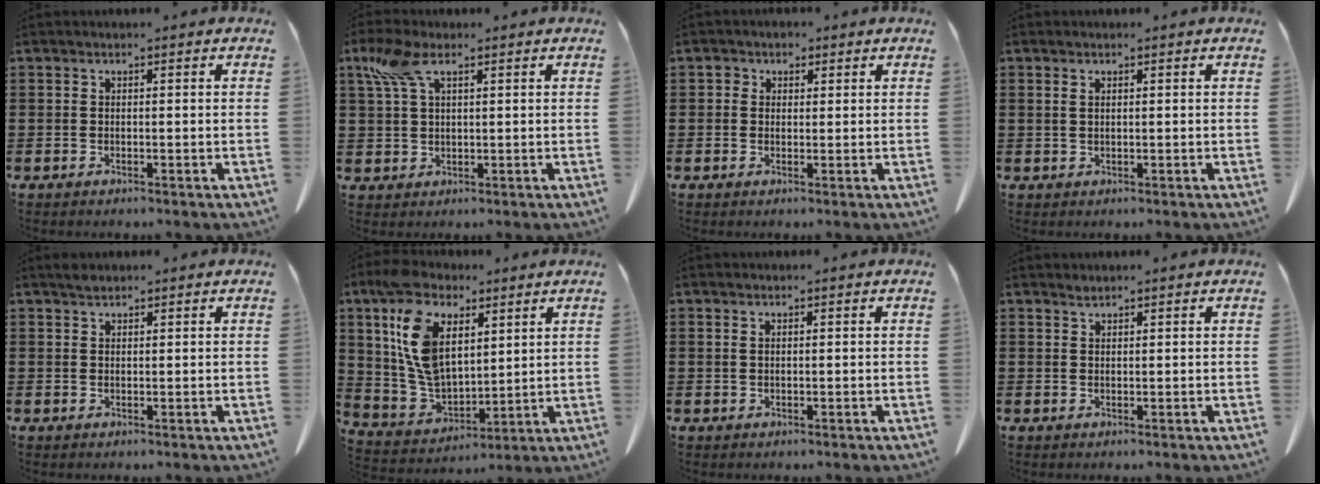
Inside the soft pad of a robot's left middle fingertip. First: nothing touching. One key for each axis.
{"total": 5.8, "fx": 2.9, "fy": 2.9, "fz": 4.2, "tx": -0.101, "ty": 0.007, "tz": 0.051}
{"total": 1.7, "fx": 0.9, "fy": 1.3, "fz": 0.6, "tx": -0.015, "ty": 0.008, "tz": 0.015}
{"total": 1.0, "fx": 0.4, "fy": 0.3, "fz": 0.8, "tx": -0.019, "ty": 0.003, "tz": 0.007}
{"total": 1.1, "fx": 1.0, "fy": 0.3, "fz": 0.4, "tx": -0.010, "ty": 0.000, "tz": 0.019}
{"total": 12.5, "fx": 6.2, "fy": 7.3, "fz": 8.0, "tx": -0.203, "ty": 0.004, "tz": 0.115}
{"total": 0.7, "fx": 0.3, "fy": 0.3, "fz": 0.6, "tx": -0.015, "ty": 0.002, "tz": 0.006}
{"total": 0.7, "fx": 0.7, "fy": 0.0, "fz": 0.2, "tx": -0.005, "ty": -0.002, "tz": 0.014}